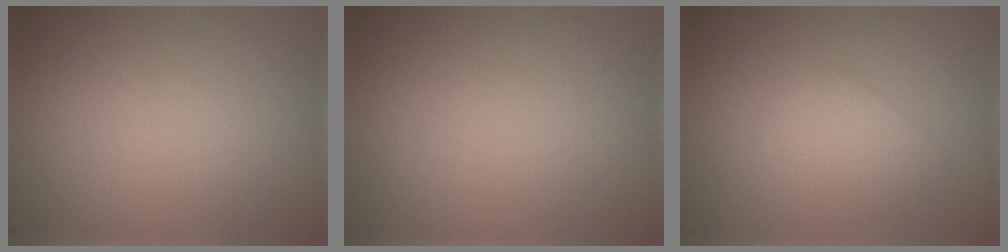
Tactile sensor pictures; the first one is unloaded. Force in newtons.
{"total": 0.0}
{"total": 2.1, "press": 2.1, "slide": 0.0}